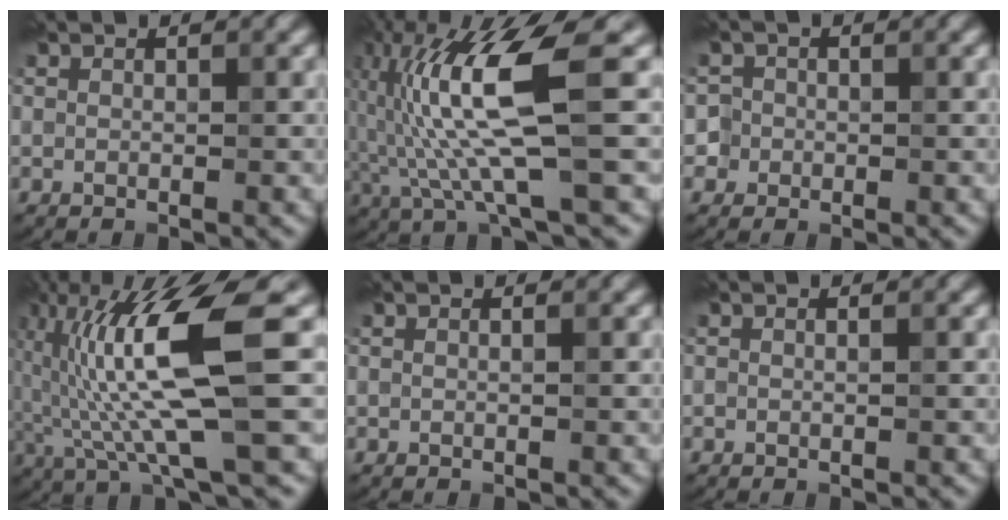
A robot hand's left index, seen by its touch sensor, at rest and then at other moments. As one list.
[{"total": 10.0, "force": [0.2, 1.5, 9.8], "torque": [-0.197, 0.011, 0.006]}, {"total": 2.6, "force": [-1.1, 2.4, -0.1], "torque": [0.026, 0.009, -0.034]}, {"total": 11.1, "force": [0.7, 1.8, 10.9], "torque": [-0.198, 0.006, 0.016]}, {"total": 0.0}, {"total": 0.0}]